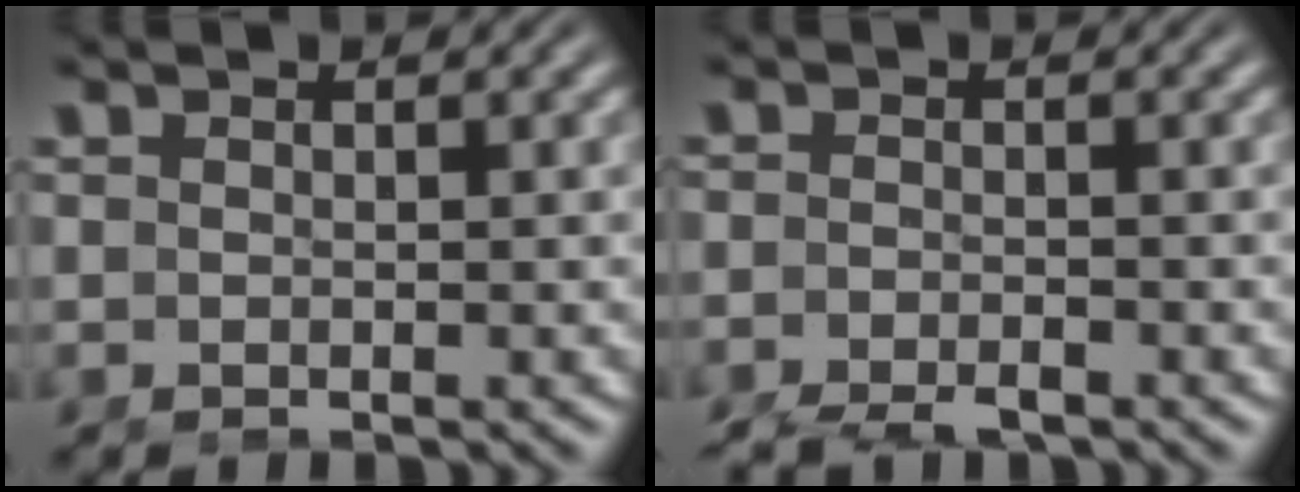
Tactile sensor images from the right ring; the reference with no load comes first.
{"total": 3.4, "force": [-2.9, 1.4, 1.1], "torque": [-0.023, -0.014, -0.045]}